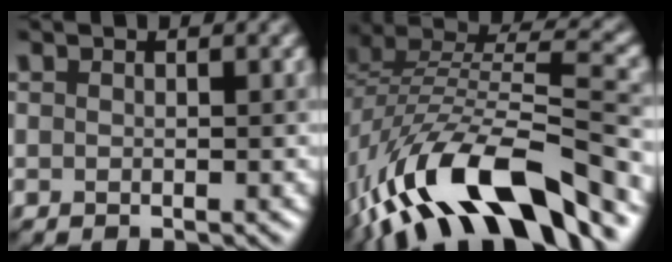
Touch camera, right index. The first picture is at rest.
{"total": 14.0, "force": [-8.7, 4.7, 9.9], "torque": [-0.186, 0.016, -0.156]}